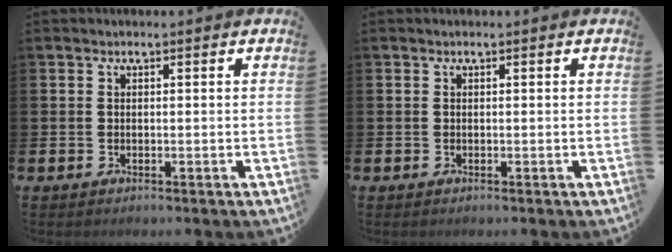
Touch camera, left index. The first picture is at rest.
{"total": 0.0}